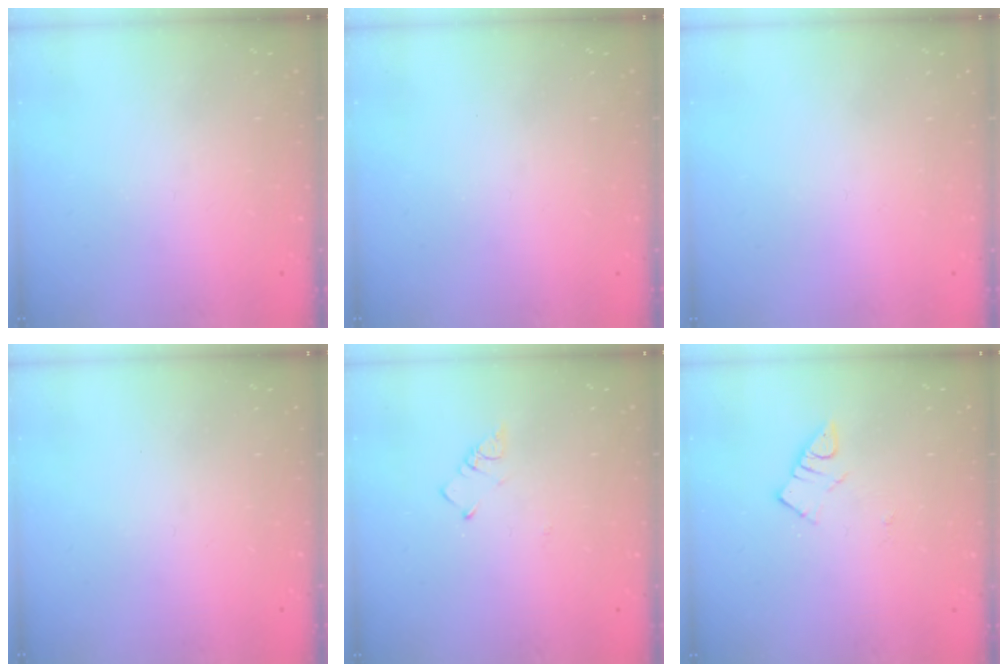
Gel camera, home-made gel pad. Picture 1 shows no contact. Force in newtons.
{"total": 0.0}
{"total": 1.7, "press": 1.7, "slide": 0.1}
{"total": 0.0}
{"total": 2.6, "press": 2.6, "slide": 0.5}
{"total": 2.8, "press": 2.7, "slide": 0.3}